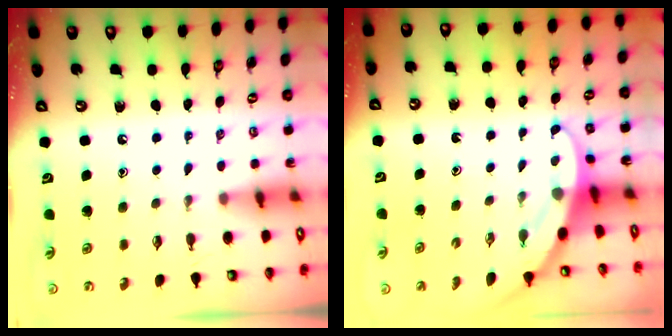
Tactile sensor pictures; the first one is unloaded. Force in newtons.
{"total": 3.0, "press": 3.0, "slide": 0.1}